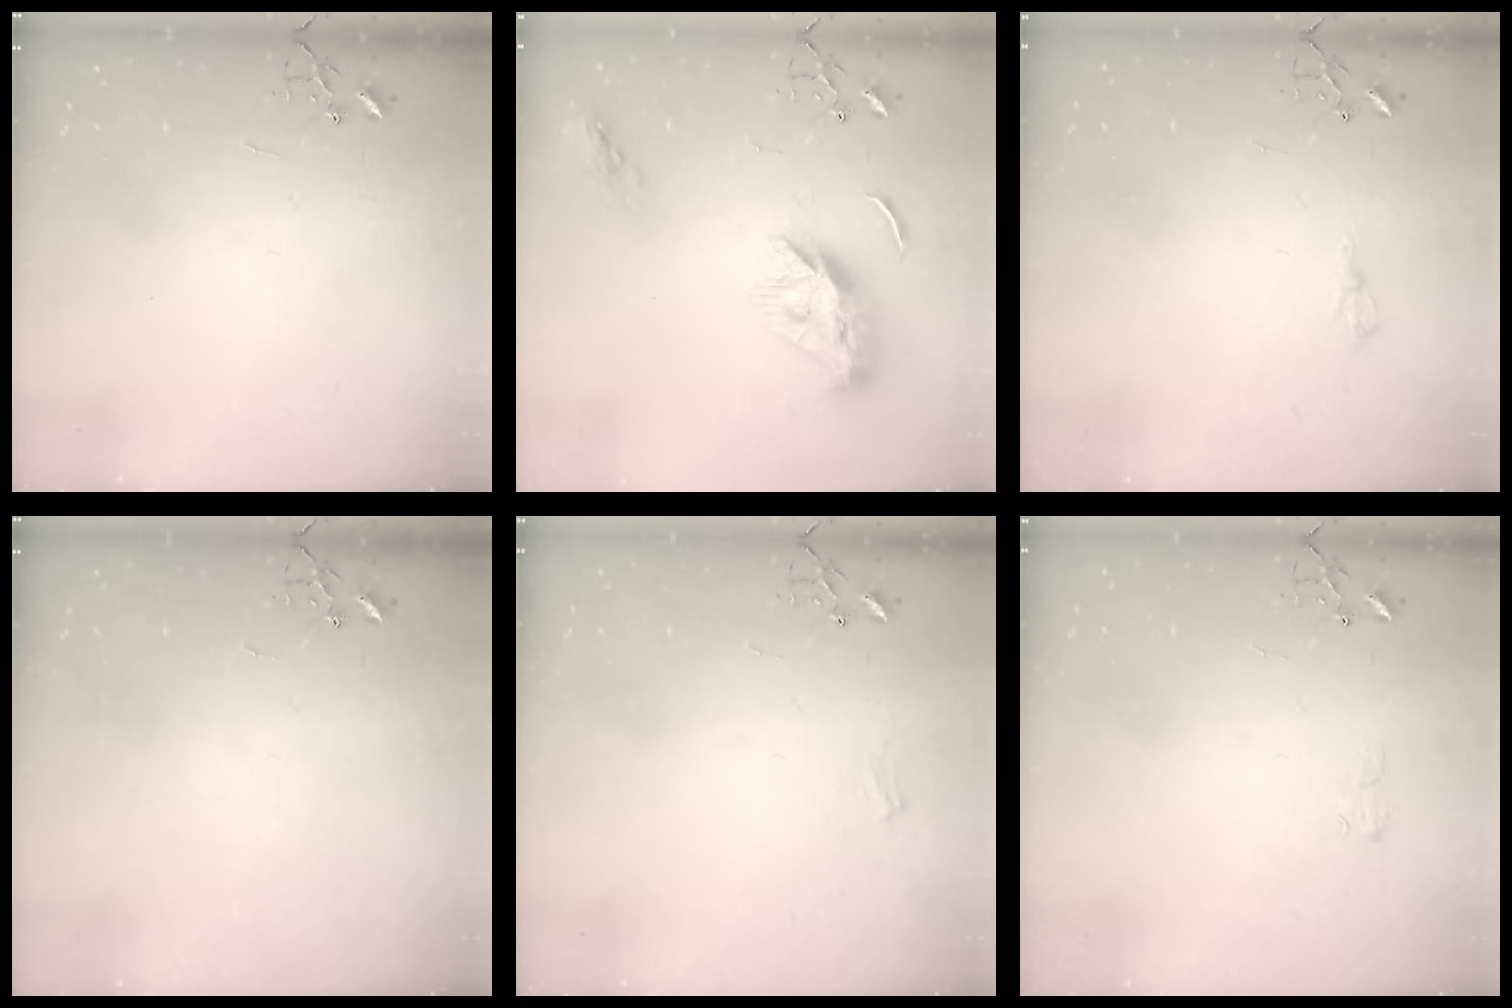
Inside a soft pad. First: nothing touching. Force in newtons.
{"total": 12.7, "press": 12.7, "slide": 0.3}
{"total": 6.5, "press": 6.4, "slide": 0.8}
{"total": 0.0}
{"total": 6.1, "press": 6.1, "slide": 0.7}
{"total": 5.4, "press": 5.4, "slide": 0.6}